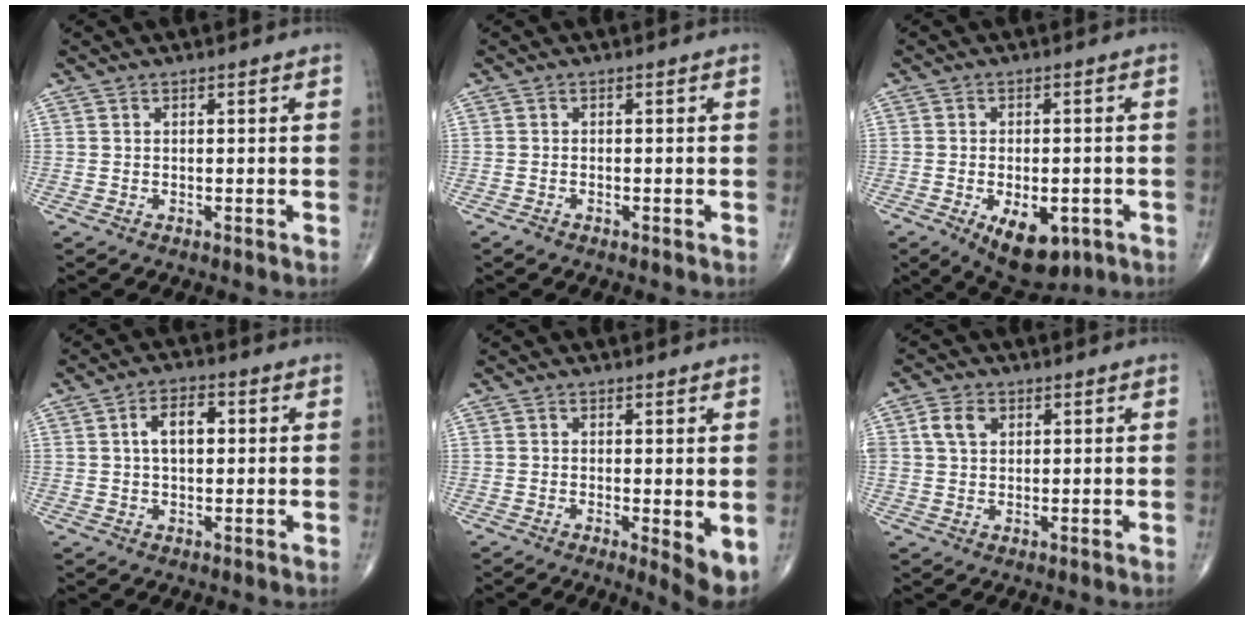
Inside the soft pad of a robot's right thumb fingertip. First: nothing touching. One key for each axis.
{"total": 0.8, "fx": -0.6, "fy": 0.3, "fz": 0.4, "tx": -0.013, "ty": 0.000, "tz": -0.013}
{"total": 10.3, "fx": -4.1, "fy": 5.4, "fz": 7.7, "tx": -0.102, "ty": 0.004, "tz": -0.048}
{"total": 6.0, "fx": 1.0, "fy": 3.3, "fz": 4.9, "tx": -0.075, "ty": 0.013, "tz": 0.011}
{"total": 4.9, "fx": -0.5, "fy": 1.3, "fz": 4.7, "tx": -0.069, "ty": -0.015, "tz": -0.010}
{"total": 3.9, "fx": 1.2, "fy": 2.7, "fz": 2.5, "tx": -0.050, "ty": 0.006, "tz": 0.025}